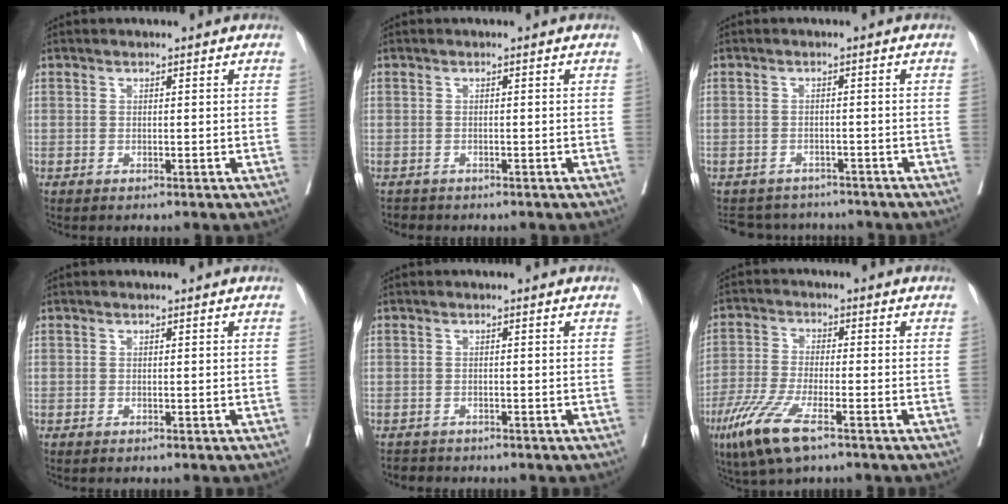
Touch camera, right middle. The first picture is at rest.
{"total": 1.2, "force": [-1.1, 0.4, -0.1], "torque": [-0.011, -0.005, -0.020]}
{"total": 7.4, "force": [-7.0, 2.4, 0.8], "torque": [-0.018, 0.007, -0.091]}
{"total": 0.0}
{"total": 1.8, "force": [-1.7, 0.6, -0.2], "torque": [-0.008, -0.006, -0.031]}
{"total": 9.2, "force": [-5.3, 1.6, 7.3], "torque": [-0.156, -0.023, -0.100]}